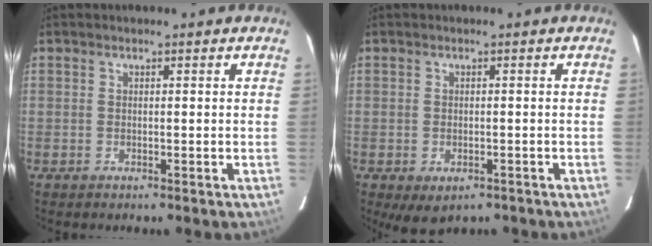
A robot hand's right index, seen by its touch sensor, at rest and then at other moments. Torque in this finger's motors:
{"motor_torque": [0.78, -0.79, 0.25, 0.05]}